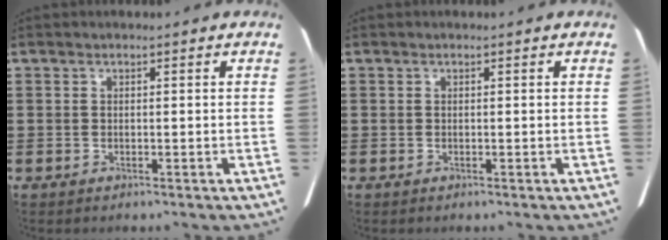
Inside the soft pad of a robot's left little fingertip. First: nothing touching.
{"total": 0.0}